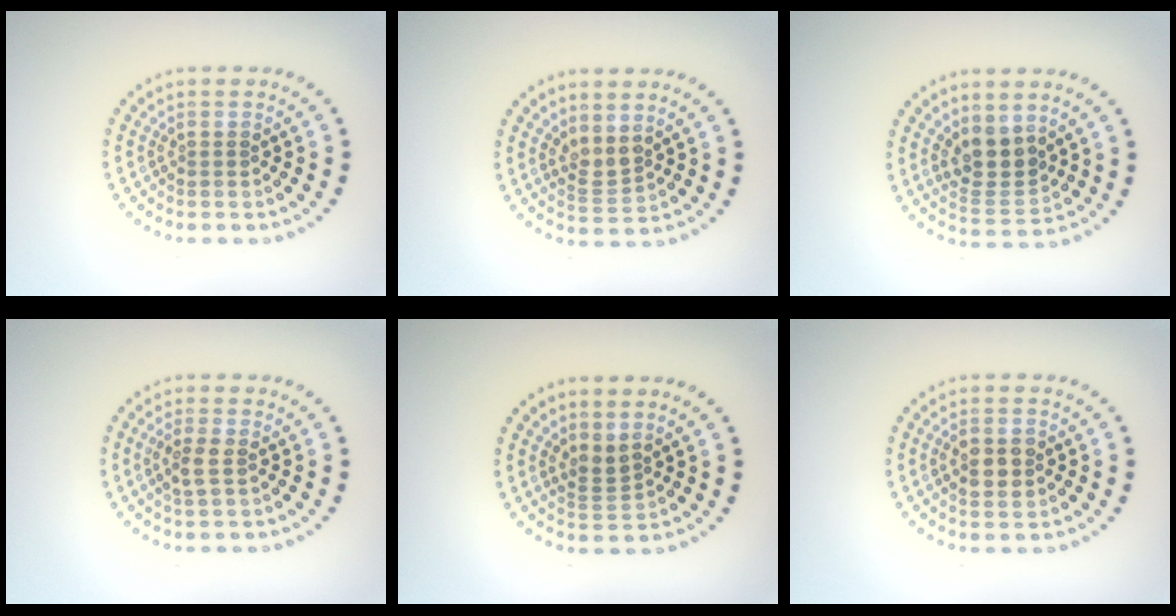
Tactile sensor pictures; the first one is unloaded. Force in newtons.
{"total": 1.9, "press": 1.5, "slide": 1.2}
{"total": 3.9, "press": 3.4, "slide": 1.7}
{"total": 1.9, "press": 1.7, "slide": 0.7}
{"total": 1.8, "press": 1.3, "slide": 1.1}
{"total": 2.5, "press": 2.5, "slide": 0.2}